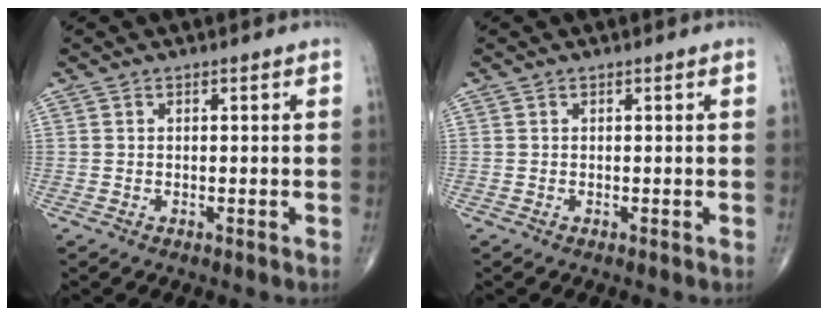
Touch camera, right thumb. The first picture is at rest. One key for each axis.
{"total": 0.0}